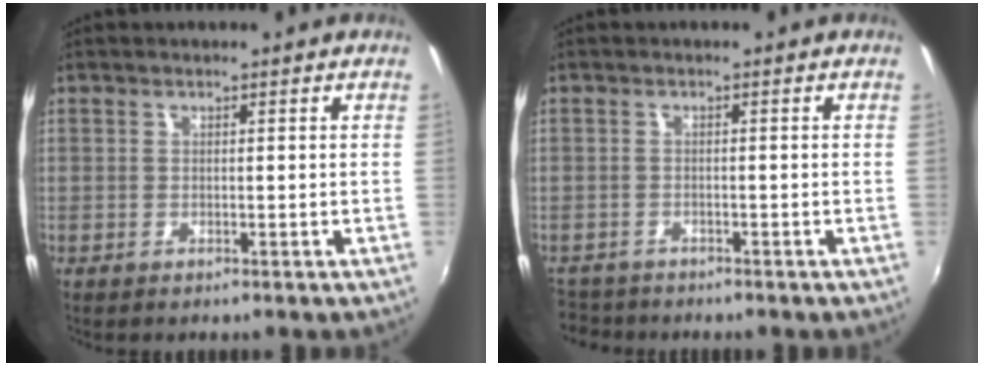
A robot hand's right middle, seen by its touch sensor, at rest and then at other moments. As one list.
[{"total": 4.3, "force": [-3.9, 1.7, 0.4], "torque": [-0.031, -0.013, -0.074]}]